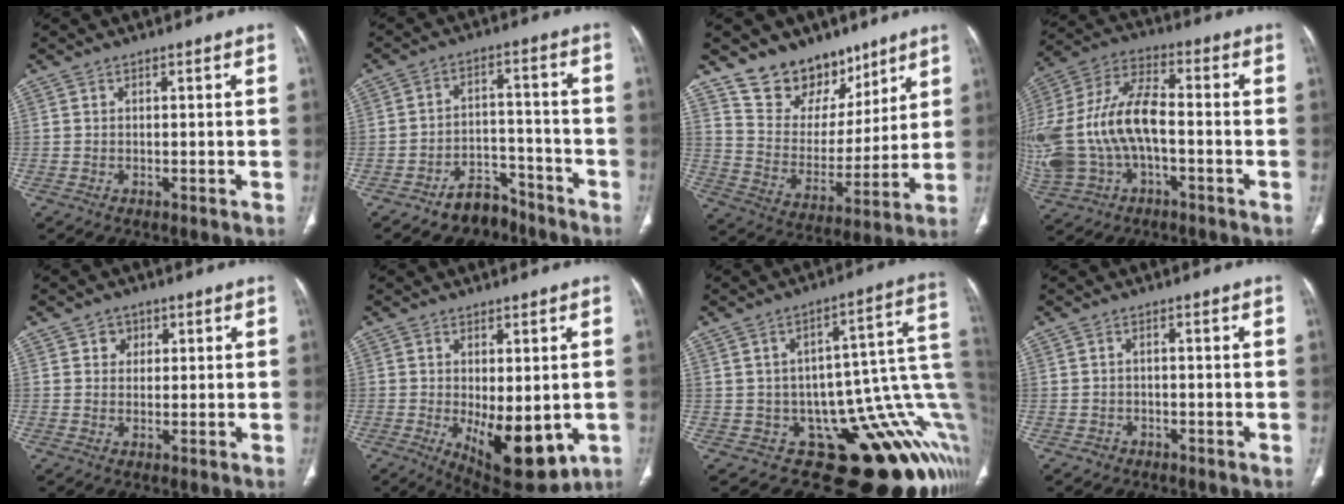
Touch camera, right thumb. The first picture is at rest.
{"total": 7.5, "force": [-5.7, 4.3, 2.4], "torque": [-0.011, 0.057, -0.091]}
{"total": 15.7, "force": [11.6, 9.7, 4.2], "torque": [-0.011, -0.080, 0.210]}
{"total": 20.5, "force": [-2.3, 11.4, 16.8], "torque": [-0.378, 0.033, -0.036]}
{"total": 2.9, "force": [1.2, 2.6, 0.7], "torque": [0.010, -0.004, 0.015]}
{"total": 13.4, "force": [-3.1, 5.8, 11.7], "torque": [-0.151, -0.020, -0.022]}
{"total": 22.4, "force": [-3.6, 10.2, 19.6], "torque": [-0.146, 0.050, -0.032]}
{"total": 1.4, "force": [-0.8, 1.1, 0.2], "torque": [-0.002, 0.008, -0.012]}